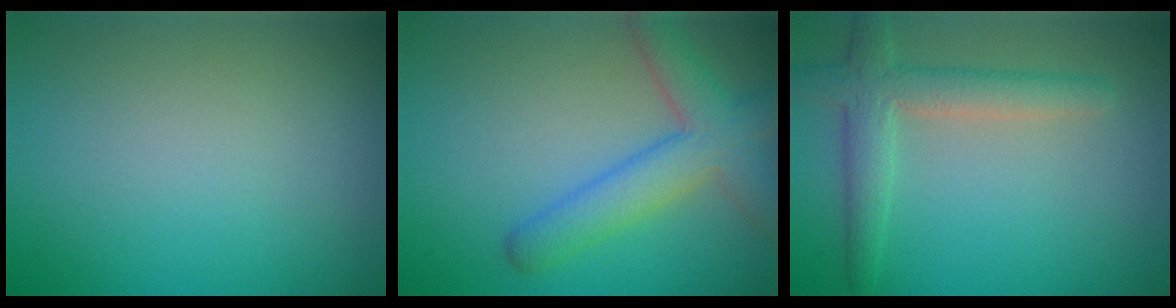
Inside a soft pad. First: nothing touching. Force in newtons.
{"total": 4.9, "press": 4.9, "slide": 0.3}
{"total": 3.8, "press": 3.8, "slide": 0.4}